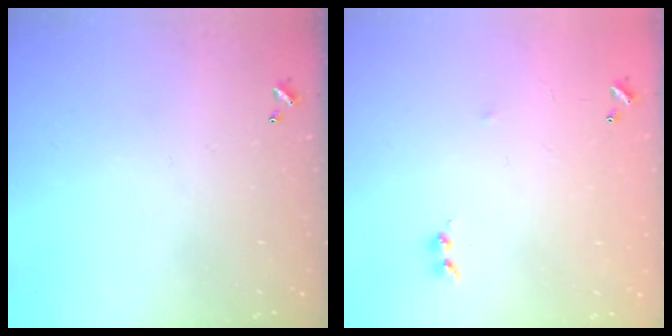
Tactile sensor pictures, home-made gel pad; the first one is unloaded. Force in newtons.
{"total": 5.7, "press": 5.7, "slide": 0.7}